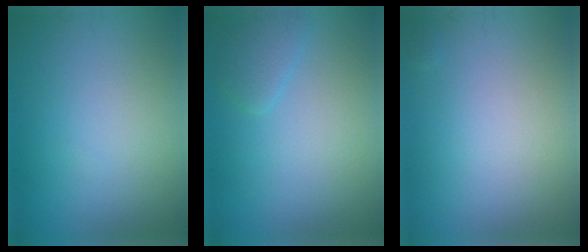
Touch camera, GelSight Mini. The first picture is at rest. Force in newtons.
{"total": 1.5, "press": 1.5, "slide": 0.2}
{"total": 0.0}